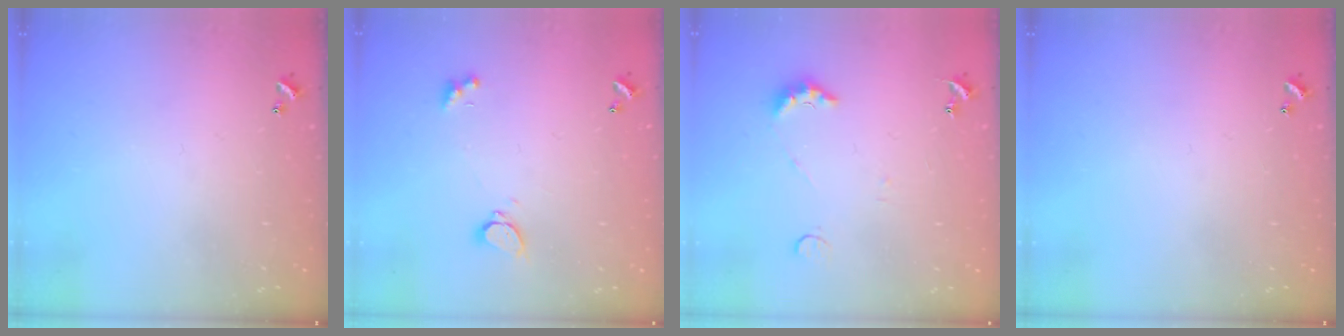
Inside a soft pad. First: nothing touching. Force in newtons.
{"total": 2.3, "press": 2.2, "slide": 0.7}
{"total": 3.7, "press": 3.6, "slide": 0.8}
{"total": 0.0}